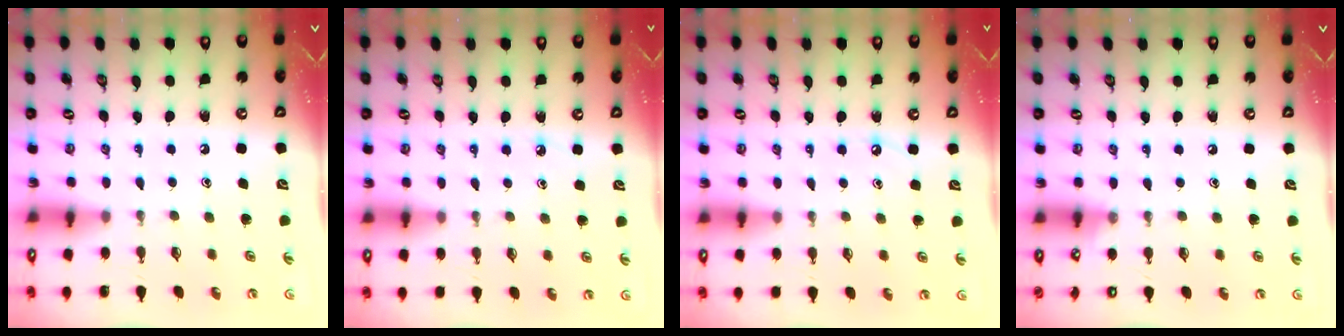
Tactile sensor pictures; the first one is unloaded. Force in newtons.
{"total": 3.6, "press": 3.5, "slide": 0.5}
{"total": 3.9, "press": 3.9, "slide": 0.6}
{"total": 2.9, "press": 2.9, "slide": 0.4}